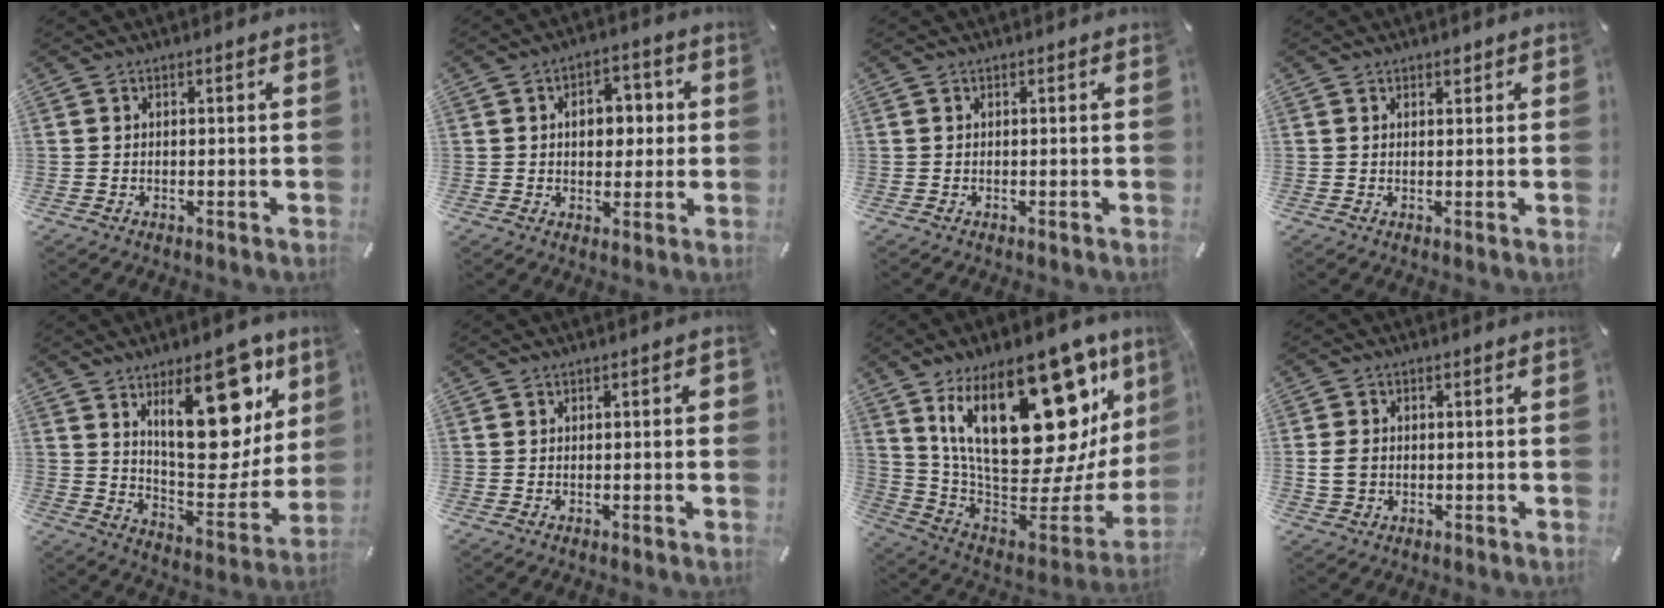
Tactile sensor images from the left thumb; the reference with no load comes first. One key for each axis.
{"total": 7.6, "fx": 0.7, "fy": 5.6, "fz": 5.0, "tx": -0.057, "ty": -0.001, "tz": 0.003}
{"total": 0.0}
{"total": 1.3, "fx": 0.8, "fy": 0.8, "fz": 0.6, "tx": -0.005, "ty": -0.001, "tz": 0.013}
{"total": 23.9, "fx": 11.6, "fy": 11.4, "fz": 17.5, "tx": -0.218, "ty": -0.077, "tz": 0.187}
{"total": 1.8, "fx": -0.1, "fy": 0.5, "fz": 1.7, "tx": -0.022, "ty": 0.000, "tz": -0.004}
{"total": 35.8, "fx": 14.8, "fy": 17.6, "fz": 27.4, "tx": -0.448, "ty": -0.108, "tz": 0.271}
{"total": 3.8, "fx": -0.3, "fy": 3.1, "fz": 2.2, "tx": -0.047, "ty": 0.006, "tz": -0.006}